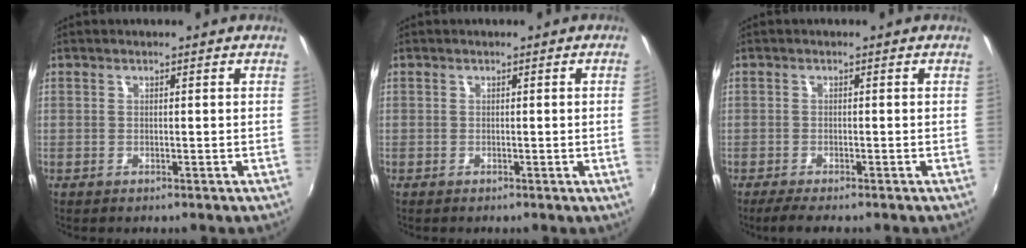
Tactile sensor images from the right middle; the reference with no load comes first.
{"total": 1.4, "force": [0.1, -0.8, 1.1], "torque": [-0.007, -0.011, 0.003]}
{"total": 3.2, "force": [-2.6, 0.5, 1.8], "torque": [-0.045, -0.011, -0.047]}